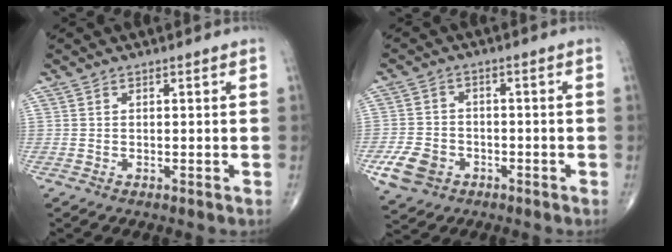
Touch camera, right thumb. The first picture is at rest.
{"total": 7.0, "force": [-3.1, 5.4, 3.3], "torque": [-0.059, 0.013, -0.052]}